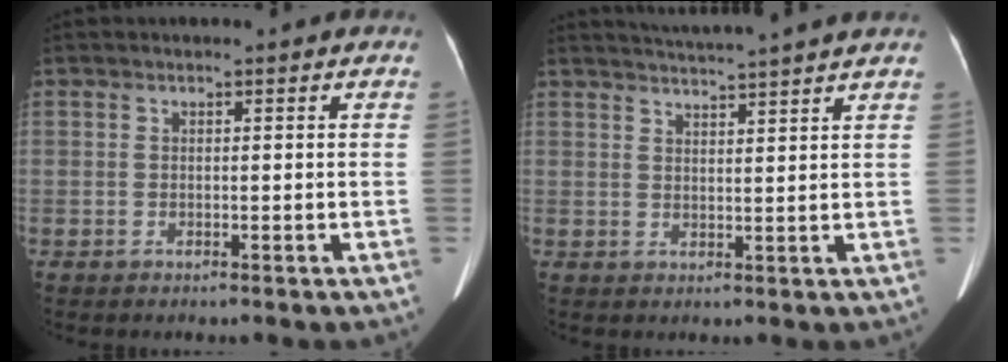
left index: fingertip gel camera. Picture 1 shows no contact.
{"total": 8.5, "force": [7.9, -1.2, 3.0], "torque": [-0.053, 0.016, 0.102]}